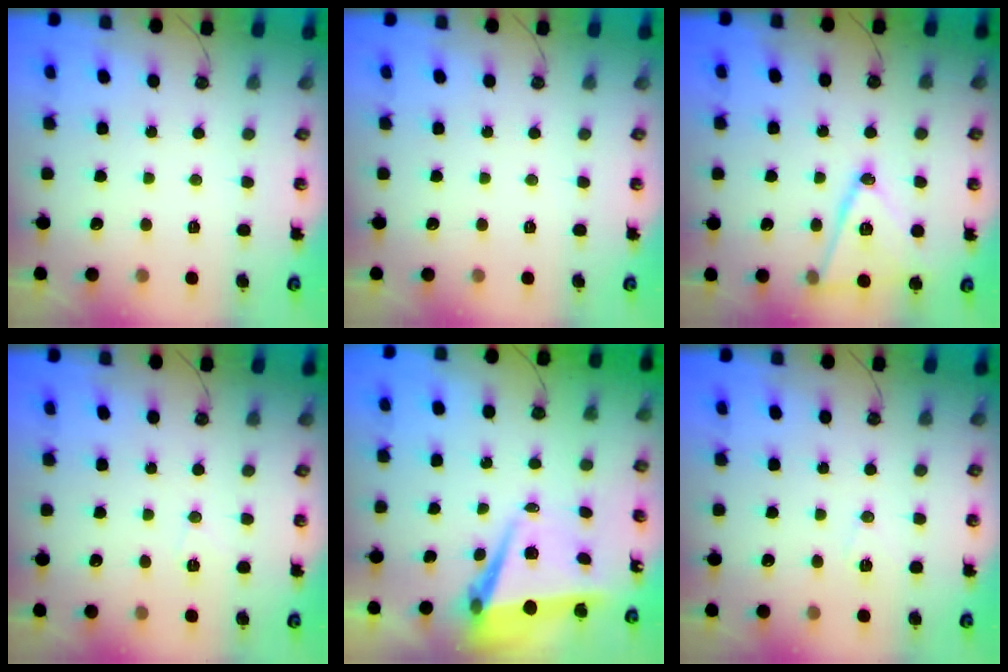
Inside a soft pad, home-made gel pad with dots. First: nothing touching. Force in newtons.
{"total": 0.0}
{"total": 15.7, "press": 15.3, "slide": 3.4}
{"total": 5.8, "press": 5.6, "slide": 1.5}
{"total": 7.4, "press": 6.5, "slide": 3.5}
{"total": 6.0, "press": 4.8, "slide": 3.6}